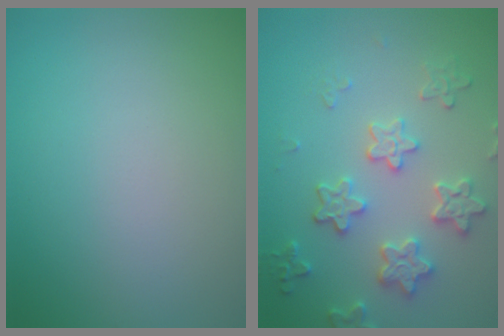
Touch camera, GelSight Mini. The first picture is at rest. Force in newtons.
{"total": 3.7, "press": 3.7, "slide": 0.3}